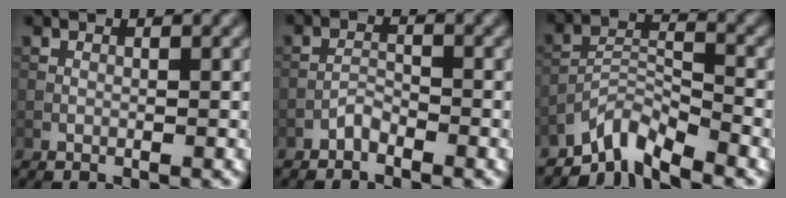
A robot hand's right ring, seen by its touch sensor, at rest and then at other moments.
{"total": 1.3, "force": [-1.1, 0.4, 0.4], "torque": [-0.005, 0.008, -0.024]}
{"total": 4.2, "force": [-3.8, 0.8, 1.7], "torque": [-0.025, 0.004, -0.083]}